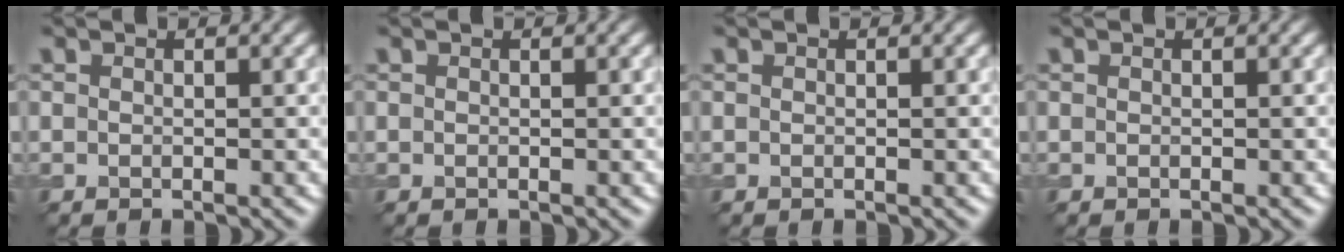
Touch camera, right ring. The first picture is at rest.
{"total": 0.0}
{"total": 0.0}
{"total": 0.0}